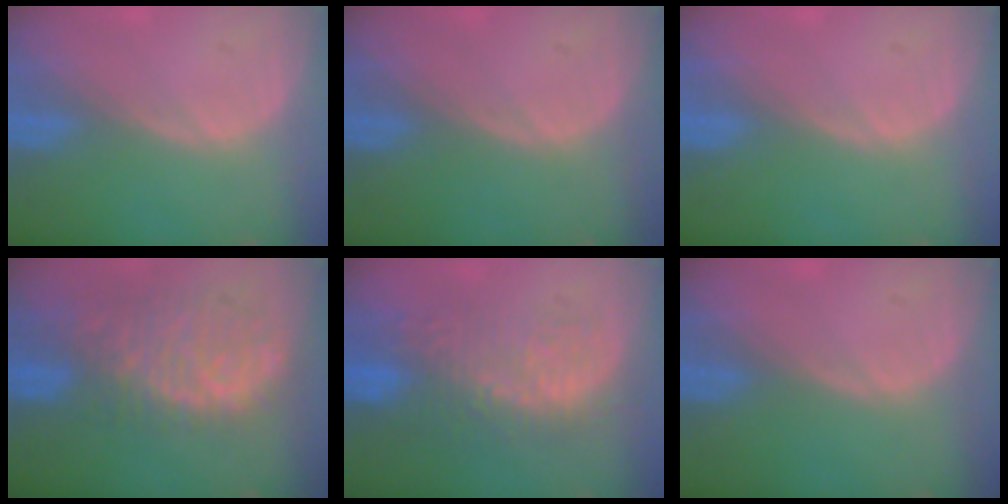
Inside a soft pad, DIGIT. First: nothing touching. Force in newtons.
{"total": 0.0}
{"total": 0.0}
{"total": 10.9, "press": 9.4, "slide": 5.5}
{"total": 10.4, "press": 9.5, "slide": 4.2}
{"total": 0.0}